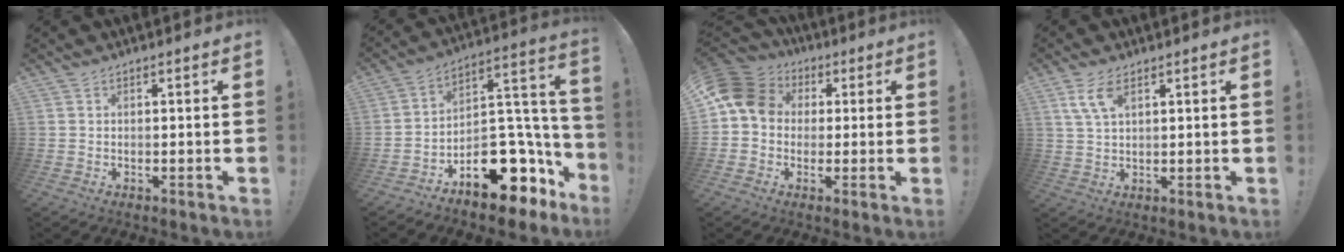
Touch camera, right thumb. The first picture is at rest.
{"total": 18.2, "force": [-11.0, 10.2, 10.4], "torque": [-0.094, 0.063, -0.171]}
{"total": 12.6, "force": [2.6, 10.1, 6.9], "torque": [-0.119, 0.008, 0.056]}
{"total": 6.2, "force": [2.9, 2.6, 4.8], "torque": [-0.096, -0.003, 0.052]}